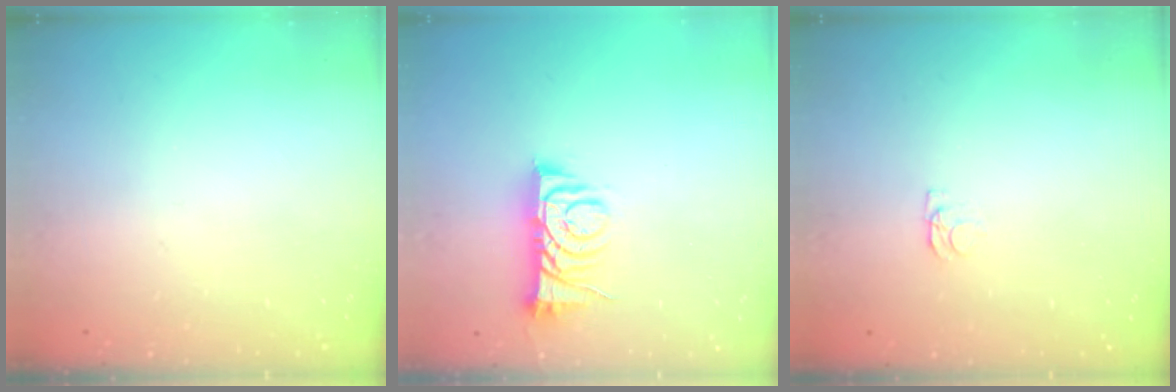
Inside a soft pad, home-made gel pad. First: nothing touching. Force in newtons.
{"total": 8.2, "press": 8.2, "slide": 0.2}
{"total": 1.2, "press": 1.1, "slide": 0.3}